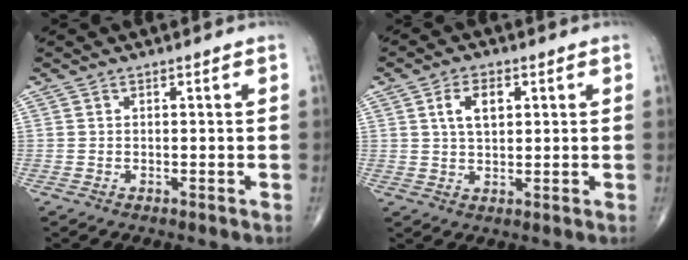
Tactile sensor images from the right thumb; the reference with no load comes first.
{"total": 5.4, "force": [1.7, 3.0, 4.1], "torque": [-0.063, -0.002, 0.028]}